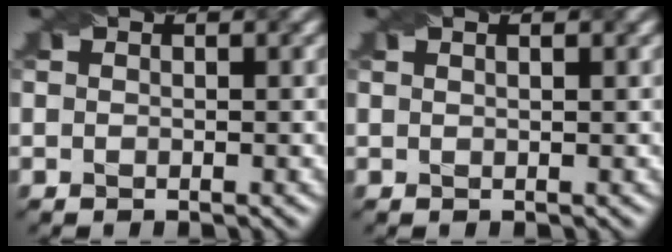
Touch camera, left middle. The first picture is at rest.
{"total": 2.2, "force": [1.2, 1.1, 1.5], "torque": [-0.006, 0.011, -0.005]}